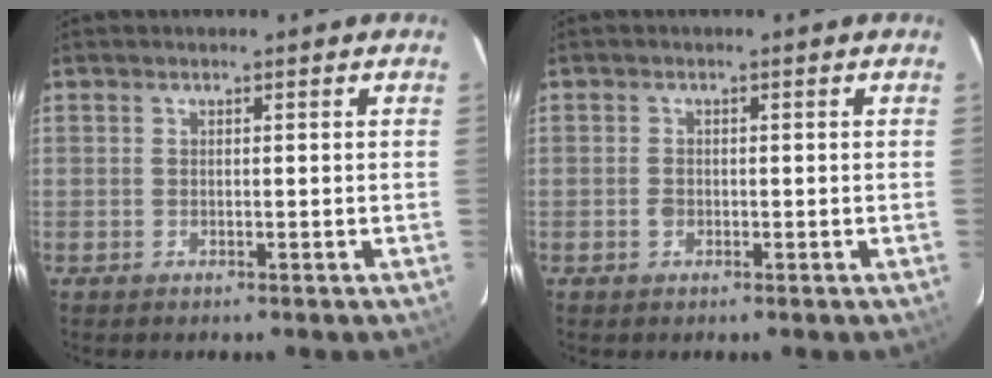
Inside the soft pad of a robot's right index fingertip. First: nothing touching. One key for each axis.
{"total": 1.3, "fx": -0.5, "fy": 1.0, "fz": 0.8, "tx": -0.014, "ty": 0.002, "tz": -0.010}